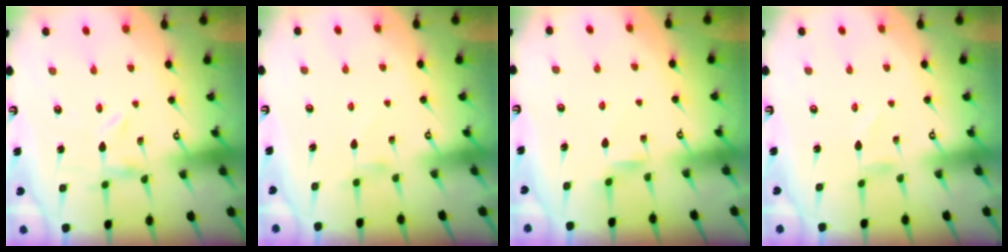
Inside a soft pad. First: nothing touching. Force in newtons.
{"total": 0.9, "press": 0.9, "slide": 0.3}
{"total": 2.3, "press": 2.3, "slide": 0.5}
{"total": 0.7, "press": 0.7, "slide": 0.2}